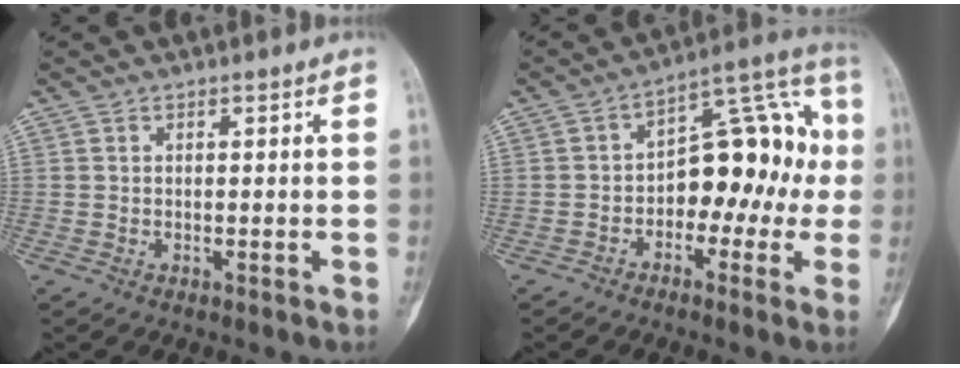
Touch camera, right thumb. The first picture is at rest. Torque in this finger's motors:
{"motor_torque": [1.52, 1.78, 0.73, -0.61, 0.07]}